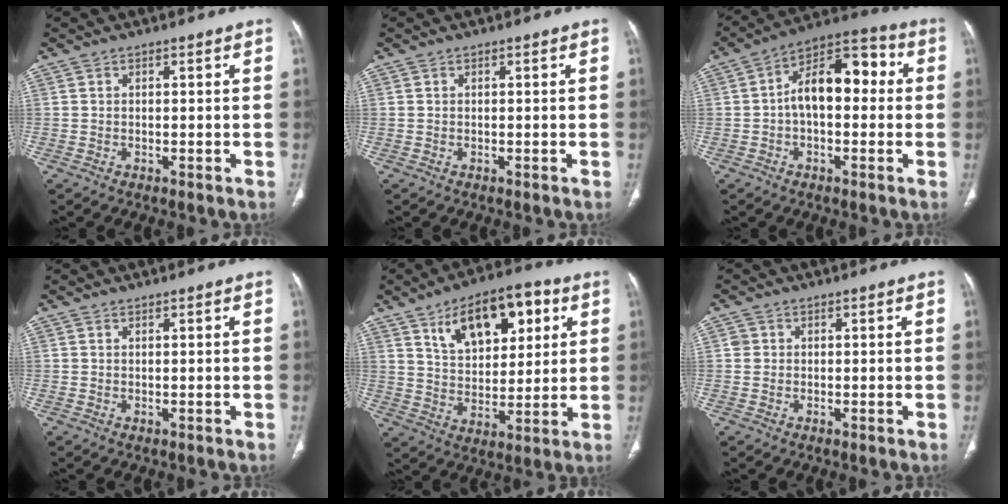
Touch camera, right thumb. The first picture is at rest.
{"total": 0.0}
{"total": 13.2, "force": [0.7, 7.5, 10.8], "torque": [-0.145, 0.045, -0.003]}
{"total": 0.0}
{"total": 16.6, "force": [7.4, 8.7, 12.1], "torque": [-0.143, -0.015, 0.124]}
{"total": 1.4, "force": [0.2, 1.3, 0.3], "torque": [0.003, 0.003, 0.003]}